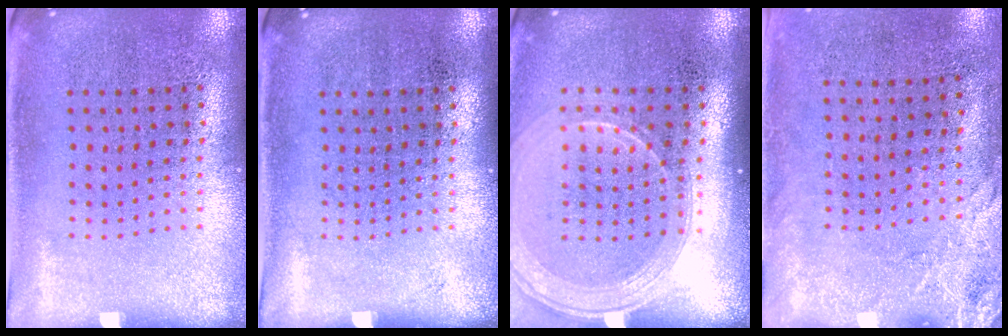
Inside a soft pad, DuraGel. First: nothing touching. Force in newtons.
{"total": 0.0}
{"total": 1.8, "press": 1.6, "slide": 0.8}
{"total": 2.6, "press": 2.1, "slide": 1.6}